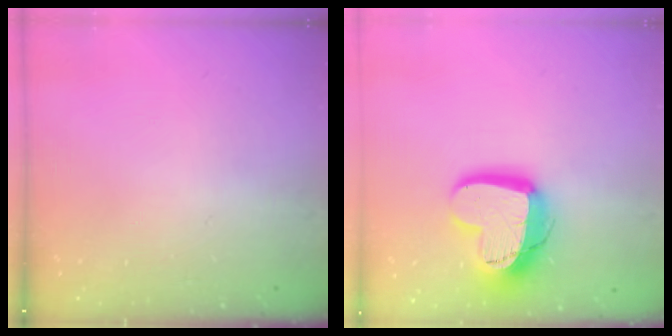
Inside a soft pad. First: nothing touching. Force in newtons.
{"total": 16.8, "press": 16.7, "slide": 1.5}